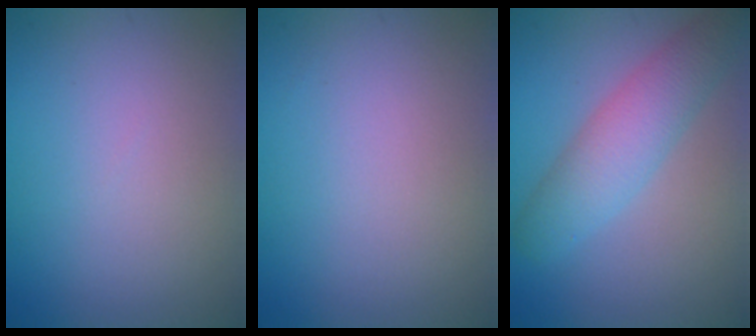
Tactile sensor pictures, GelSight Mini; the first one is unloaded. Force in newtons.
{"total": 0.0}
{"total": 4.5, "press": 4.5, "slide": 0.2}